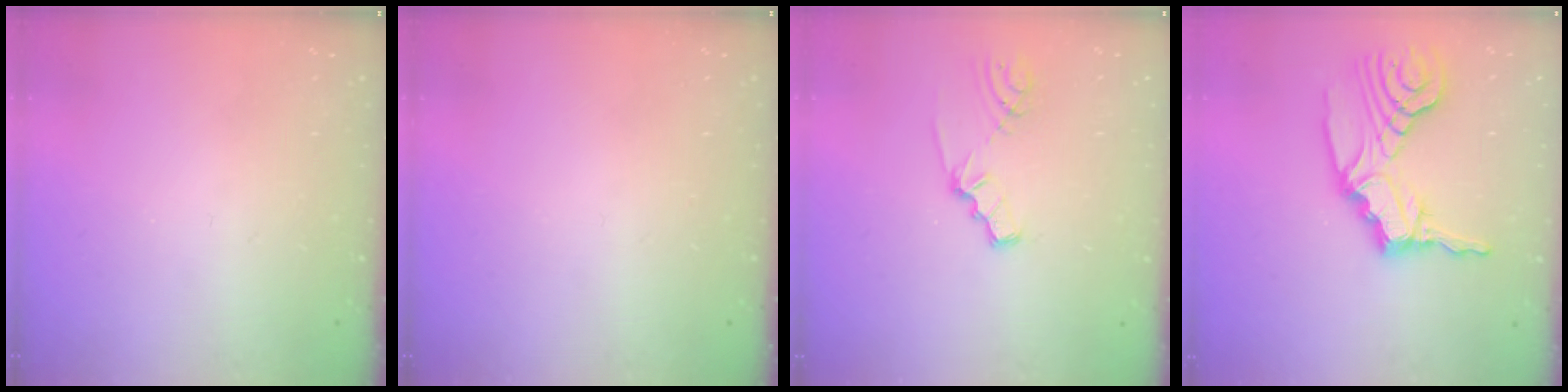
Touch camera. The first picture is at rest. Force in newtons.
{"total": 0.0}
{"total": 2.1, "press": 2.1, "slide": 0.3}
{"total": 11.3, "press": 11.3, "slide": 1.0}